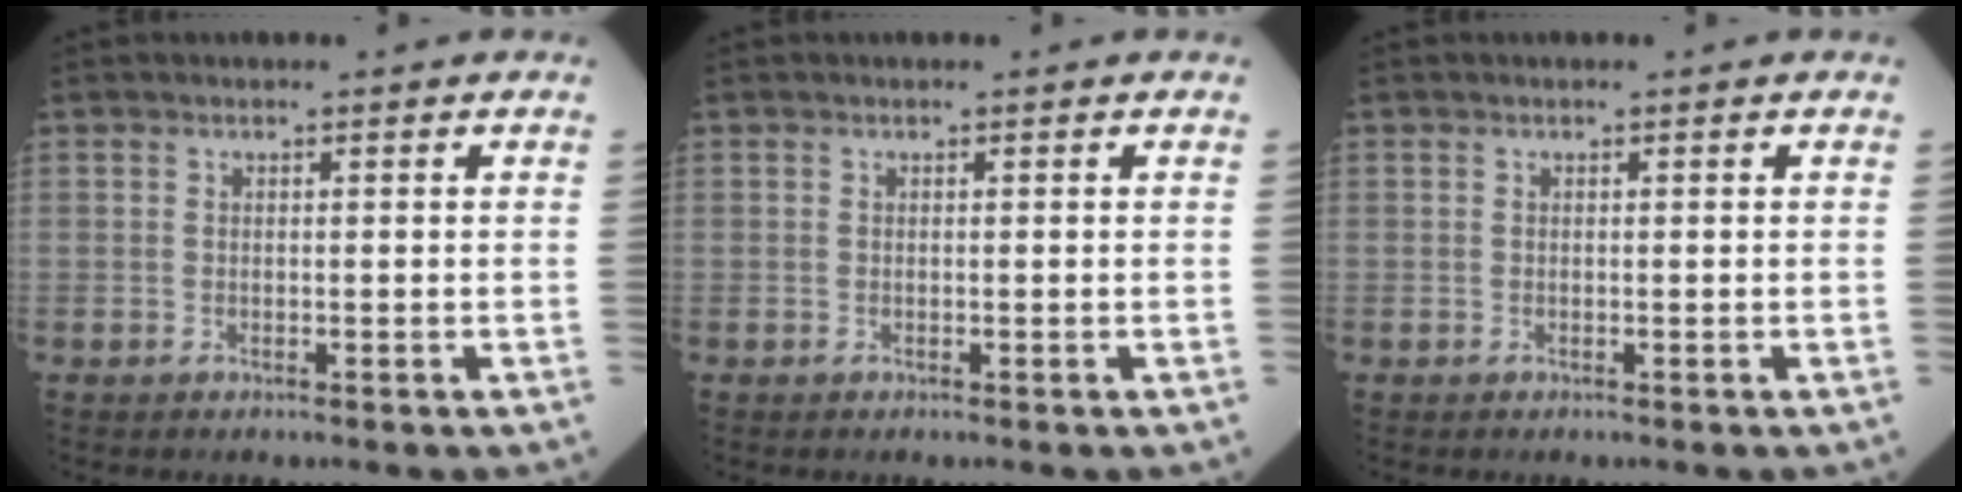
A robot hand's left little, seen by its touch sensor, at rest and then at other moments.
{"total": 0.0}
{"total": 0.0}